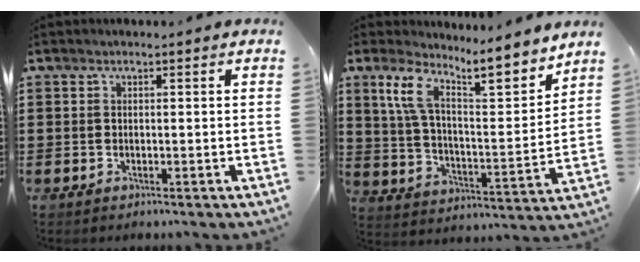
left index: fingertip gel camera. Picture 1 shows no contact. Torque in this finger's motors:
{"motor_torque": [2.12, -0.02, 0.43, 0.12]}